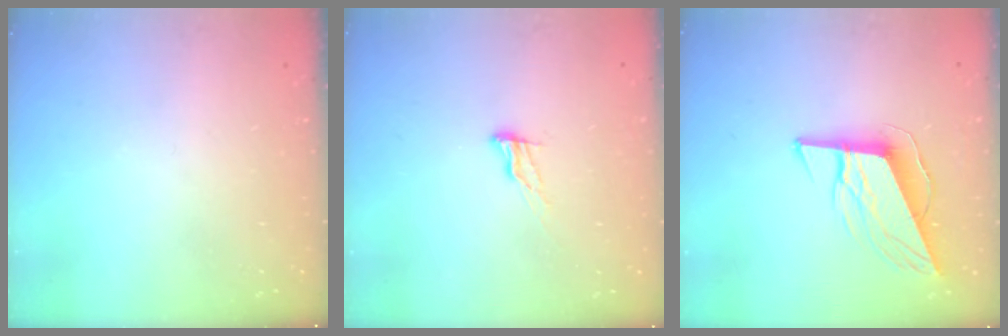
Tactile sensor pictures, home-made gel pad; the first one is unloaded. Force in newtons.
{"total": 5.1, "press": 5.1, "slide": 0.5}
{"total": 13.0, "press": 12.6, "slide": 3.2}